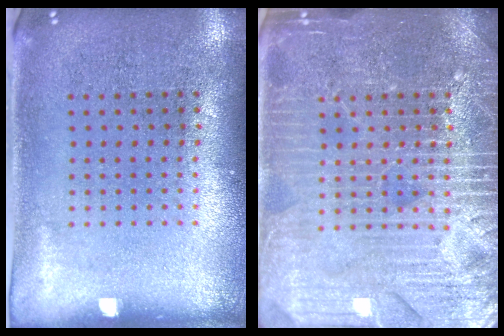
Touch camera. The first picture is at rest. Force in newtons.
{"total": 6.8, "press": 6.7, "slide": 1.0}